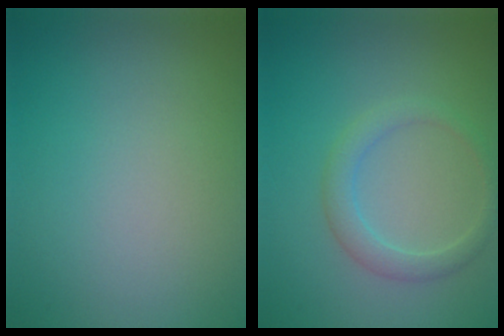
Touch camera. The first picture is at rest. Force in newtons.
{"total": 2.2, "press": 2.2, "slide": 0.2}